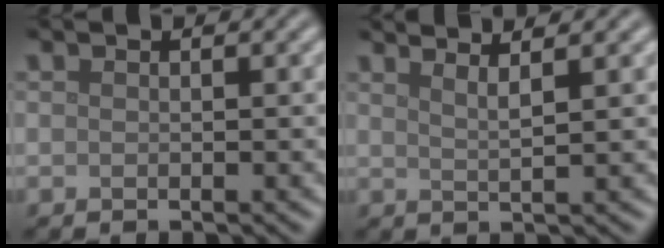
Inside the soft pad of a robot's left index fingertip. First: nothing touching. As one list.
[{"total": 3.2, "force": [2.5, 0.8, 1.9], "torque": [-0.010, 0.014, 0.014]}]